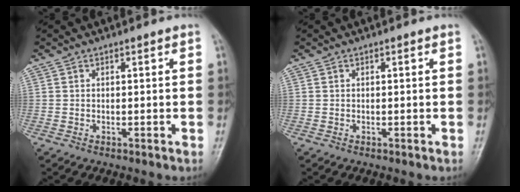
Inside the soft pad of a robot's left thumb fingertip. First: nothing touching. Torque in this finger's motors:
{"motor_torque": [0.00, 0.00, 0.00, 0.00, 0.00]}